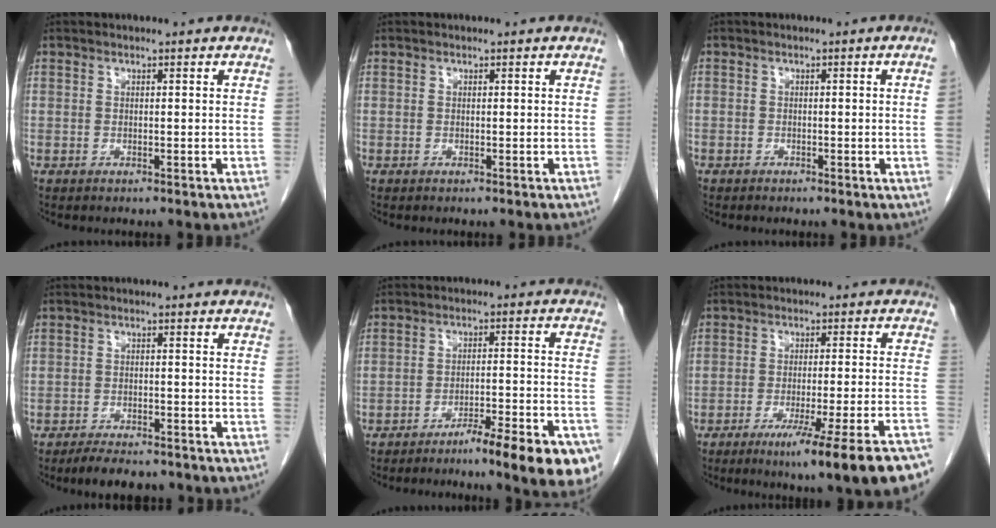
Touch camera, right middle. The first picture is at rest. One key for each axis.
{"total": 0.0}
{"total": 1.2, "fx": -0.3, "fy": -0.4, "fz": 1.1, "tx": -0.011, "ty": 0.001, "tz": -0.008}
{"total": 6.0, "fx": -5.1, "fy": 1.7, "fz": 2.6, "tx": -0.036, "ty": -0.007, "tz": -0.075}
{"total": 13.1, "fx": -9.1, "fy": 0.6, "fz": 9.4, "tx": -0.084, "ty": 0.010, "tz": -0.129}
{"total": 17.6, "fx": -12.9, "fy": -0.9, "fz": 12.0, "tx": -0.103, "ty": -0.018, "tz": -0.184}